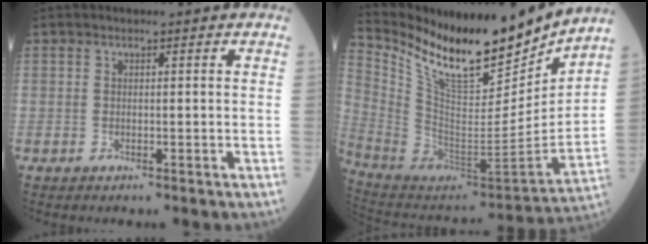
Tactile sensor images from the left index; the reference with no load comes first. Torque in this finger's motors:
{"motor_torque": [1.04, -1.10, 0.30, 0.10]}